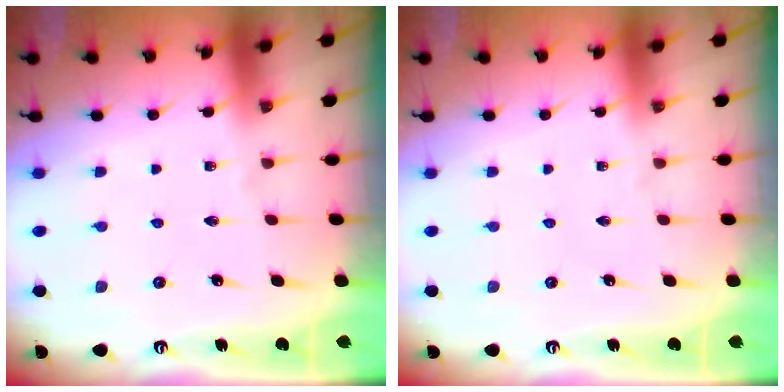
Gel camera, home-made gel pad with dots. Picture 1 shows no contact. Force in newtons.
{"total": 0.0}